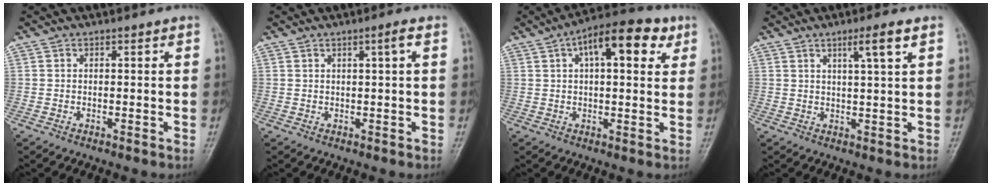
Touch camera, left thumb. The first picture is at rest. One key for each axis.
{"total": 1.9, "fx": 0.6, "fy": -0.2, "fz": 1.8, "tx": -0.035, "ty": 0.001, "tz": 0.013}
{"total": 12.5, "fx": 4.9, "fy": 5.8, "fz": 10.0, "tx": -0.109, "ty": 0.015, "tz": 0.061}
{"total": 4.1, "fx": 2.0, "fy": -0.3, "fz": 3.6, "tx": -0.065, "ty": -0.008, "tz": 0.037}